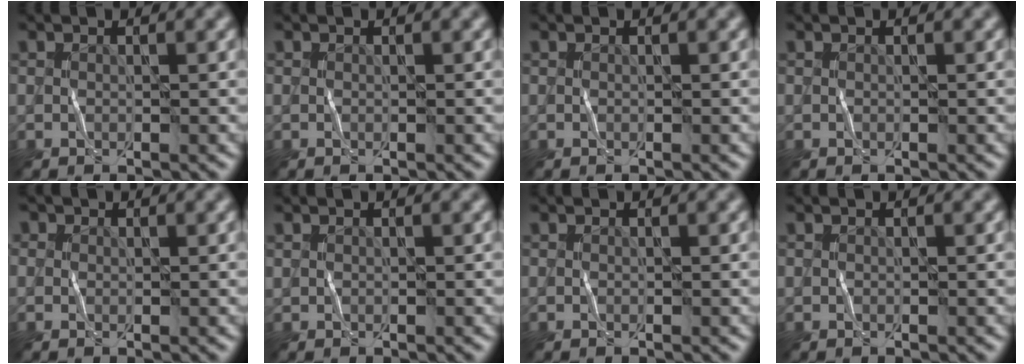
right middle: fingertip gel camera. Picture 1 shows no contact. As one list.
[{"total": 0.0}, {"total": 0.0}, {"total": 0.0}, {"total": 0.8, "force": [0.2, 0.7, 0.0], "torque": [0.003, -0.001, 0.002]}, {"total": 0.0}, {"total": 0.0}, {"total": 0.0}]